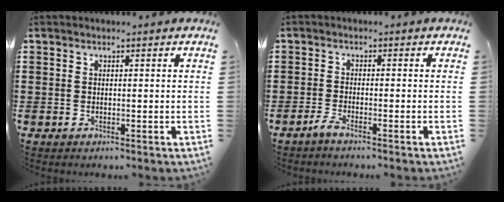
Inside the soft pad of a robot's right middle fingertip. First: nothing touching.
{"total": 1.7, "force": [-1.2, 0.0, 1.1], "torque": [-0.026, -0.005, -0.025]}